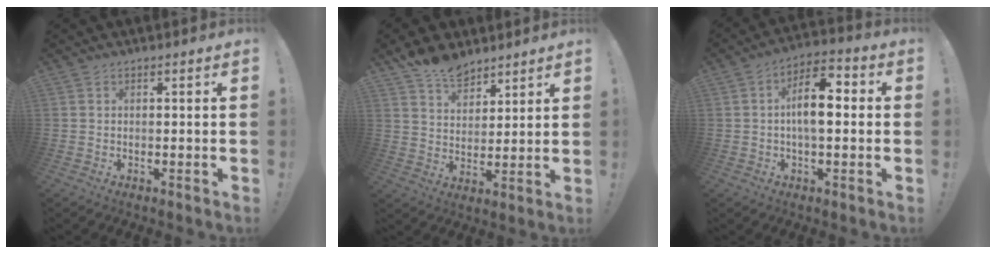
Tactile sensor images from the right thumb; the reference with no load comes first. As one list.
[{"total": 9.8, "force": [8.1, 4.9, 2.6], "torque": [-0.045, -0.055, 0.156]}, {"total": 11.0, "force": [0.2, 5.4, 9.6], "torque": [-0.147, 0.006, 0.000]}]